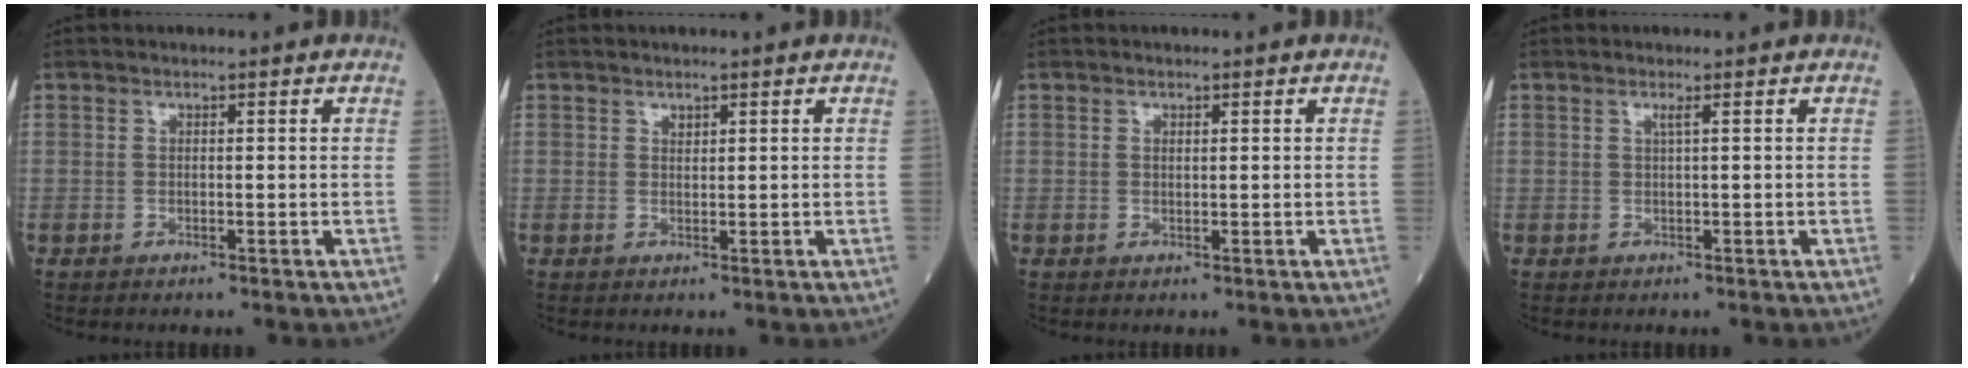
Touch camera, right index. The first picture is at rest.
{"total": 0.6, "force": [0.5, 0.3, 0.2], "torque": [-0.008, -0.003, 0.008]}
{"total": 0.6, "force": [0.3, 0.4, 0.4], "torque": [-0.007, -0.001, 0.004]}
{"total": 0.7, "force": [0.3, -0.3, 0.6], "torque": [-0.022, -0.002, 0.009]}